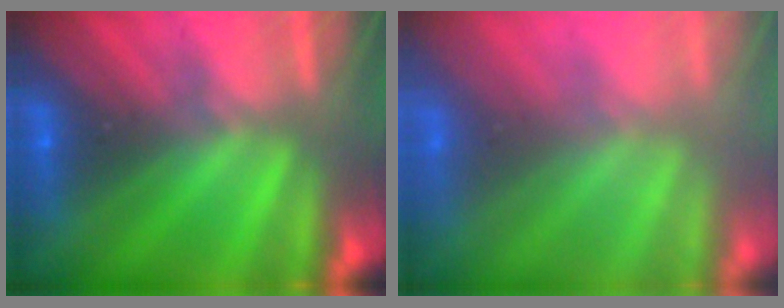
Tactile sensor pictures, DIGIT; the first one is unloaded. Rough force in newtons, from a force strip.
{"total": 7.1}